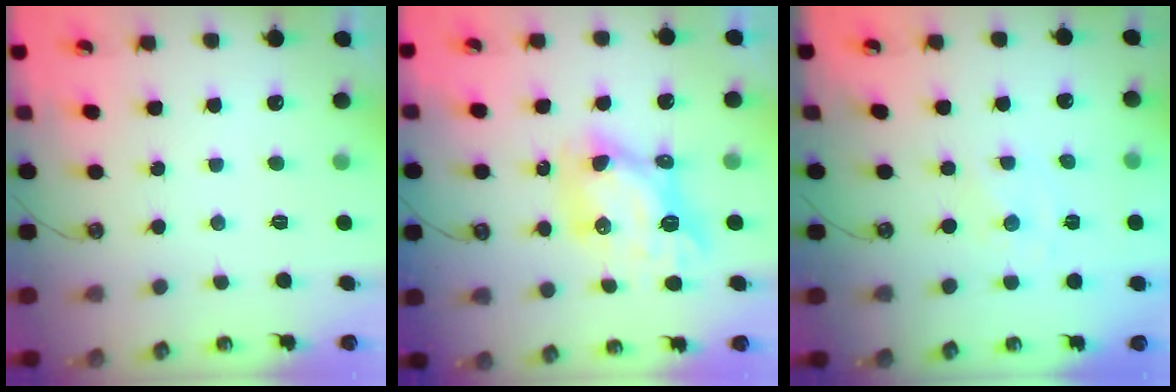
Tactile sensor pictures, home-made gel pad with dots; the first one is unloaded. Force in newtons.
{"total": 8.7, "press": 8.6, "slide": 0.9}
{"total": 0.0}